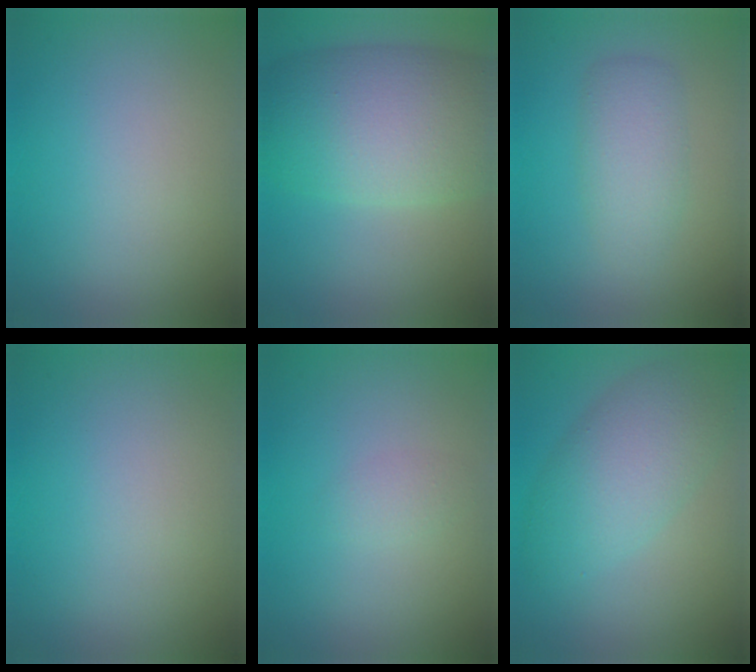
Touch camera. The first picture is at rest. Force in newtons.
{"total": 10.1, "press": 10.1, "slide": 0.4}
{"total": 3.0, "press": 3.0, "slide": 0.1}
{"total": 0.0}
{"total": 1.0, "press": 1.0, "slide": 0.1}
{"total": 5.6, "press": 5.5, "slide": 0.4}